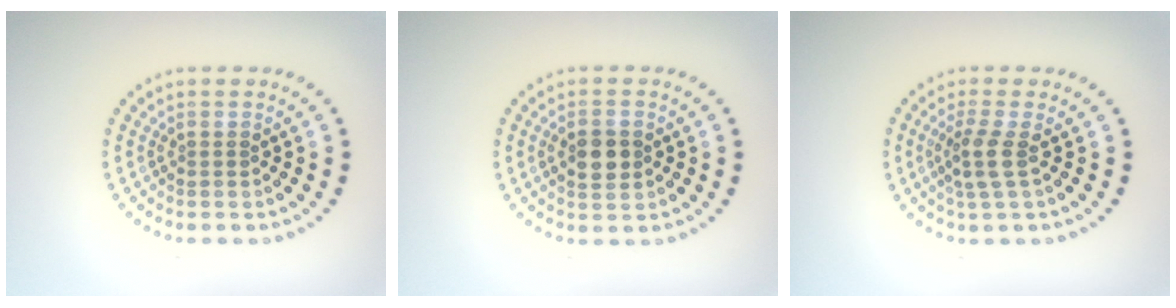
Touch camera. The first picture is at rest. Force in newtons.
{"total": 3.3, "press": 3.3, "slide": 0.1}
{"total": 2.3, "press": 1.8, "slide": 1.5}